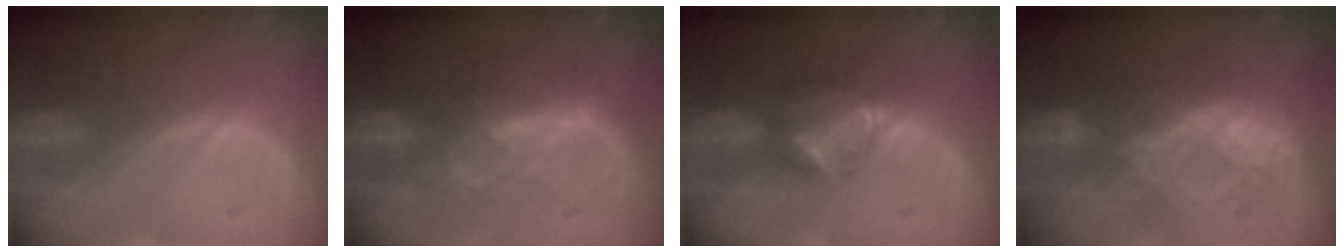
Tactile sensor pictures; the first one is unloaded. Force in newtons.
{"total": 6.4, "press": 6.4, "slide": 0.8}
{"total": 6.1, "press": 5.5, "slide": 2.5}
{"total": 7.8, "press": 7.3, "slide": 2.8}